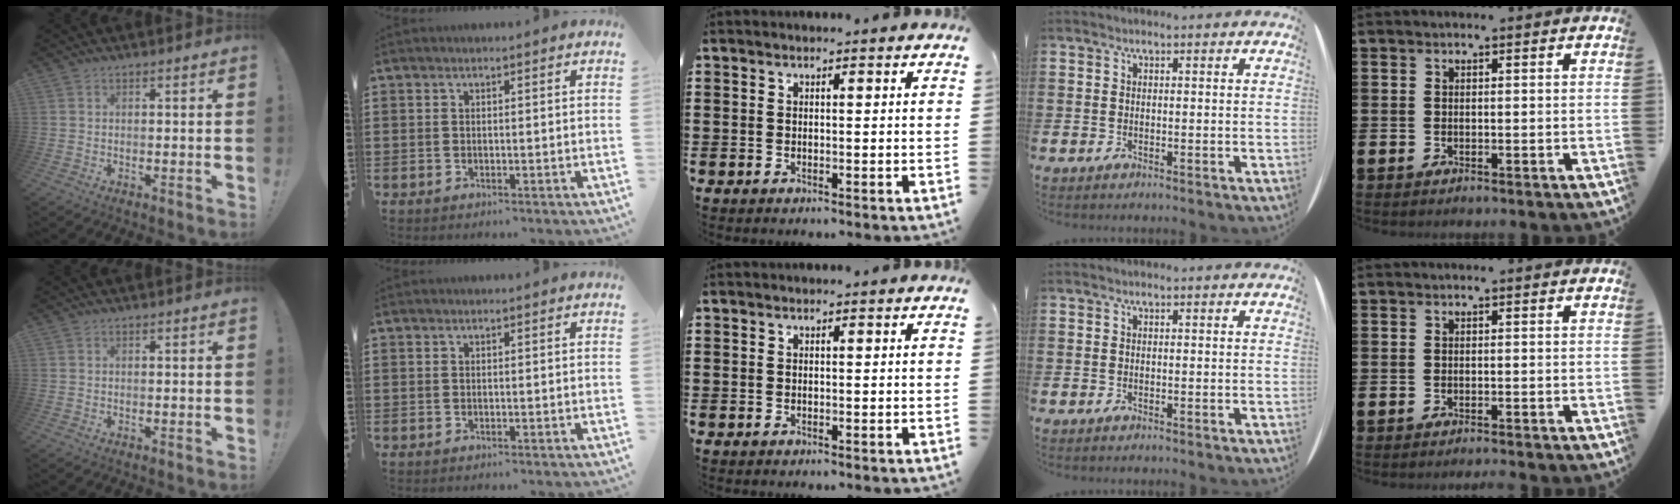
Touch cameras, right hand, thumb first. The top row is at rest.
{"little": {"total": 0.5, "force": [-0.5, -0.1, 0.0], "torque": [0.000, 0.000, -0.012]}}